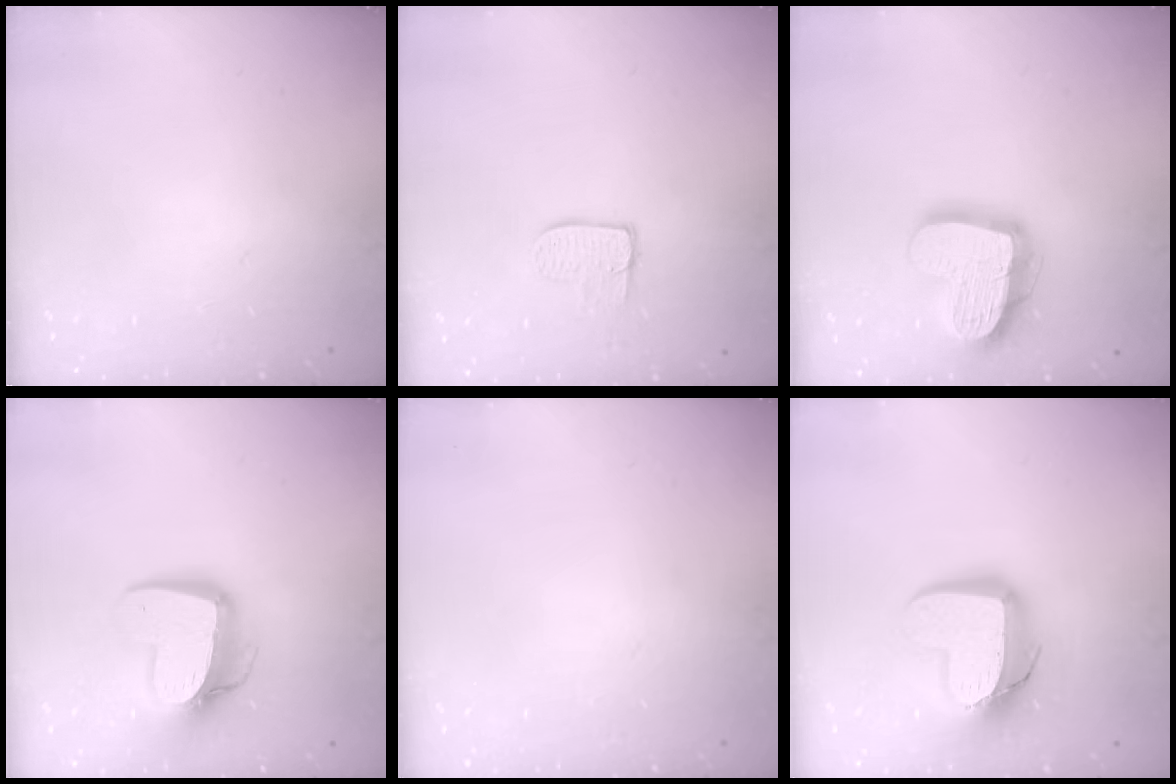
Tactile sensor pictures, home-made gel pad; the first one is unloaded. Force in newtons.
{"total": 6.8, "press": 6.7, "slide": 0.4}
{"total": 19.3, "press": 19.3, "slide": 1.6}
{"total": 14.6, "press": 14.6, "slide": 1.4}
{"total": 0.0}
{"total": 15.1, "press": 15.0, "slide": 1.4}